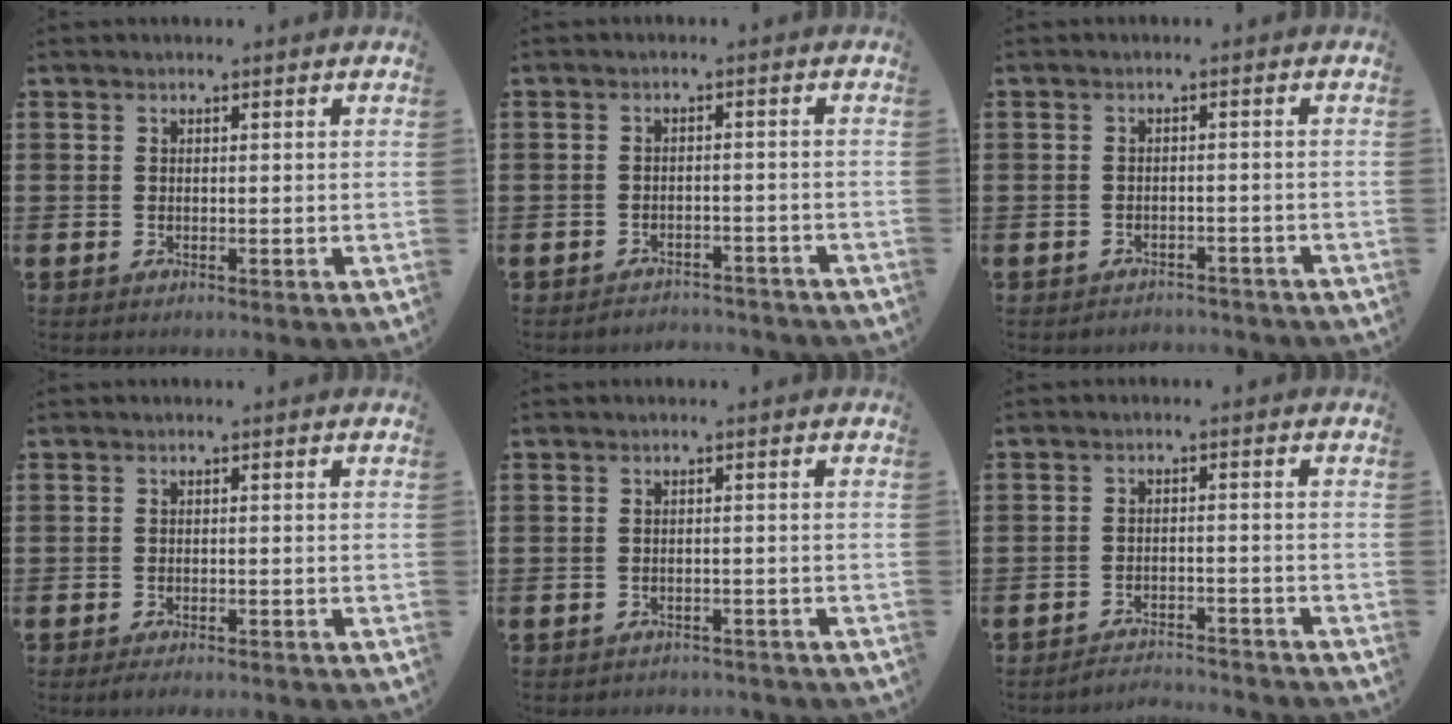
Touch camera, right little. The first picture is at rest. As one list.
[{"total": 2.0, "force": [-2.0, 0.1, -0.2], "torque": [-0.004, 0.004, -0.044]}, {"total": 1.5, "force": [-1.5, 0.1, -0.1], "torque": [-0.003, 0.003, -0.034]}, {"total": 1.2, "force": [-1.1, 0.1, 0.5], "torque": [-0.010, -0.001, -0.022]}, {"total": 1.2, "force": [-1.2, 0.1, -0.1], "torque": [-0.003, 0.003, -0.026]}, {"total": 2.7, "force": [-2.7, -0.1, -0.1], "torque": [-0.003, 0.004, -0.058]}]